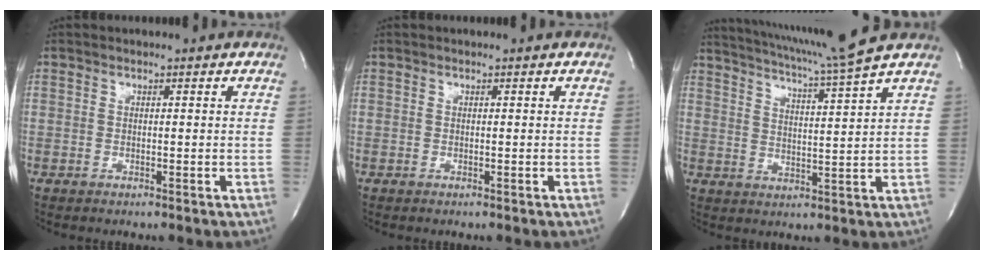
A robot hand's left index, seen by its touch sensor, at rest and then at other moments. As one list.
[{"total": 0.0}, {"total": 11.7, "force": [10.2, -2.4, 5.1], "torque": [-0.094, -0.022, 0.157]}]